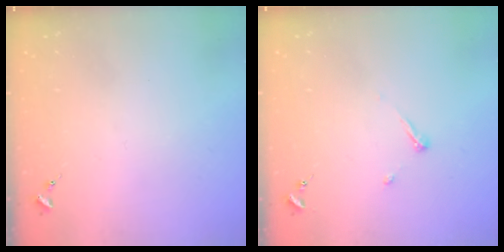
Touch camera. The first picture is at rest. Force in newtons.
{"total": 4.5, "press": 4.5, "slide": 0.4}